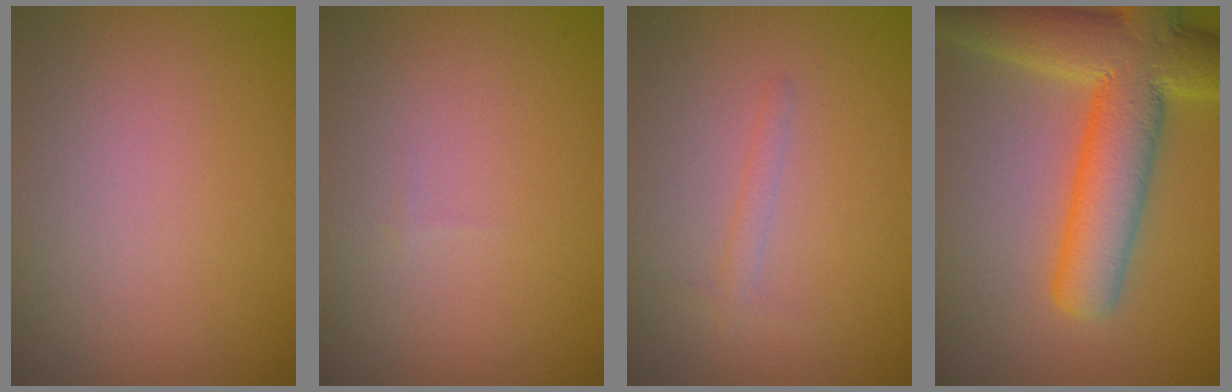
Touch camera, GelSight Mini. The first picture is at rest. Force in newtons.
{"total": 0.0}
{"total": 1.0, "press": 1.0, "slide": 0.0}
{"total": 9.9, "press": 9.9, "slide": 0.4}